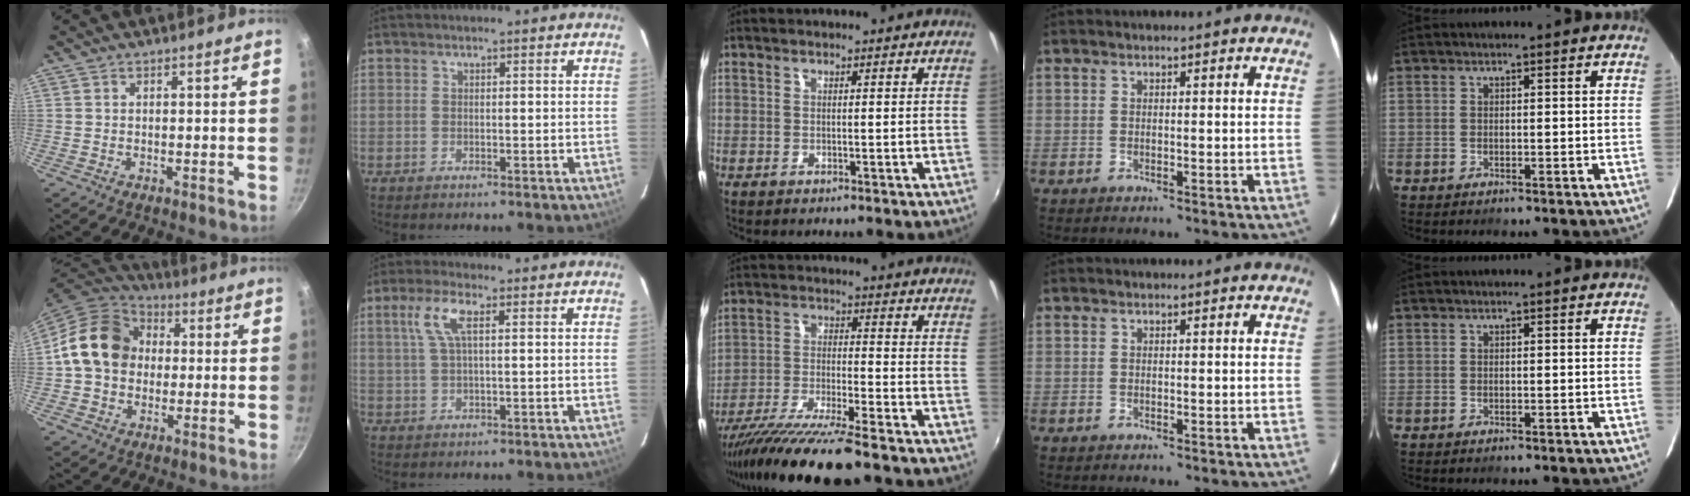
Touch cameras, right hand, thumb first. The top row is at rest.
{"thumb": {"total": 15.3, "force": [1.5, 12.5, 8.7], "torque": [-0.124, 0.029, 0.013]}, "index": {"total": 5.4, "force": [1.7, 1.3, 5.0], "torque": [-0.103, 0.008, 0.035]}, "middle": {"total": 14.7, "force": [-12.2, 0.0, 8.2], "torque": [-0.167, -0.041, -0.214]}}